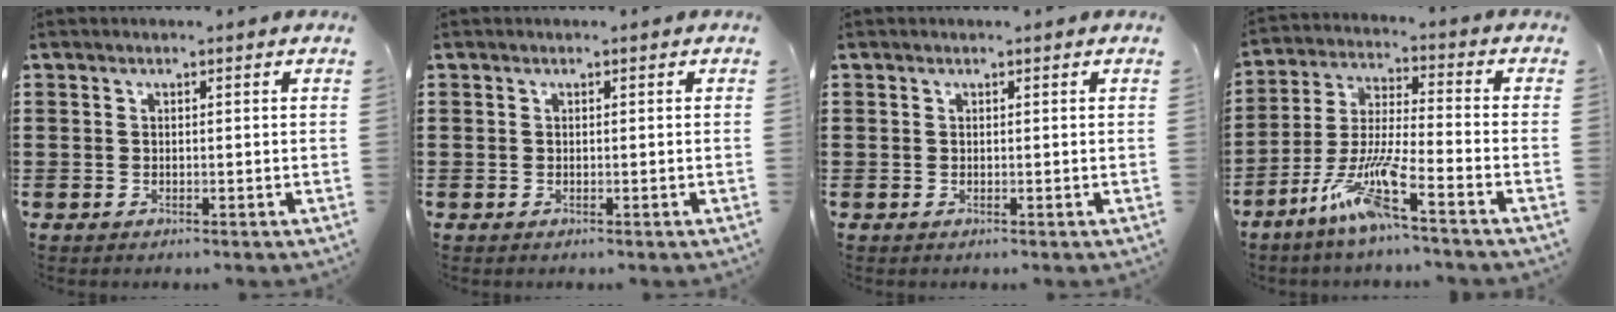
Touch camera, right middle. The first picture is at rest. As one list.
[{"total": 0.0}, {"total": 0.0}, {"total": 9.8, "force": [-6.8, 0.4, 7.1], "torque": [-0.160, -0.015, -0.135]}]